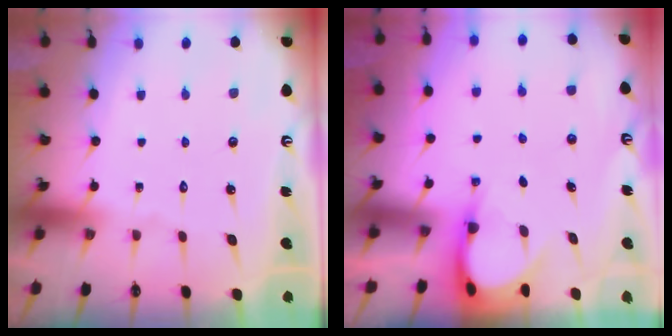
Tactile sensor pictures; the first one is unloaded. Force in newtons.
{"total": 3.7, "press": 3.6, "slide": 0.4}